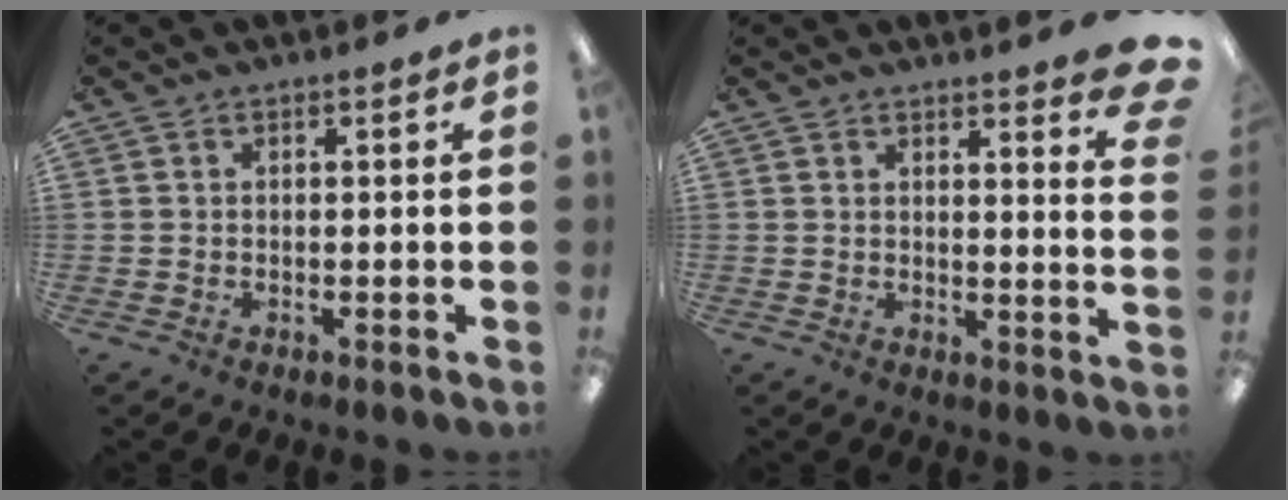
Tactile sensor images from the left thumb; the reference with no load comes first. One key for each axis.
{"total": 5.2, "fx": 4.1, "fy": 0.5, "fz": 3.2, "tx": -0.041, "ty": -0.032, "tz": 0.066}